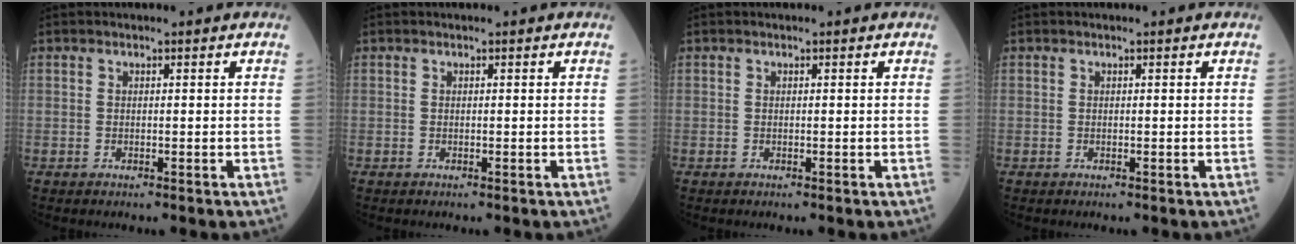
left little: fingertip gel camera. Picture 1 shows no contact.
{"total": 0.0}
{"total": 0.0}
{"total": 0.0}